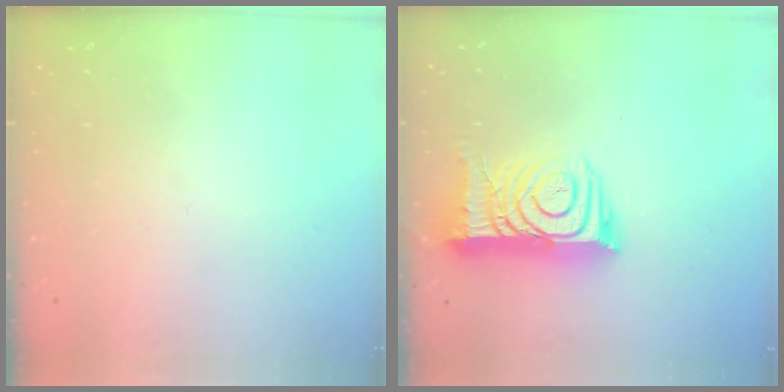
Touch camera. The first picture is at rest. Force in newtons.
{"total": 15.7, "press": 15.6, "slide": 1.2}